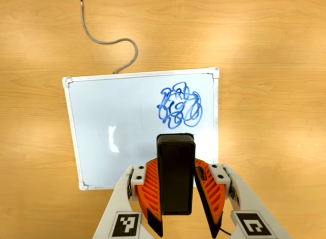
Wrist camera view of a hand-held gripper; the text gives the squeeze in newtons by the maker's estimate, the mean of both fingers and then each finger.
{"total": 4.8, "left": 4.4, "right": 5.1}